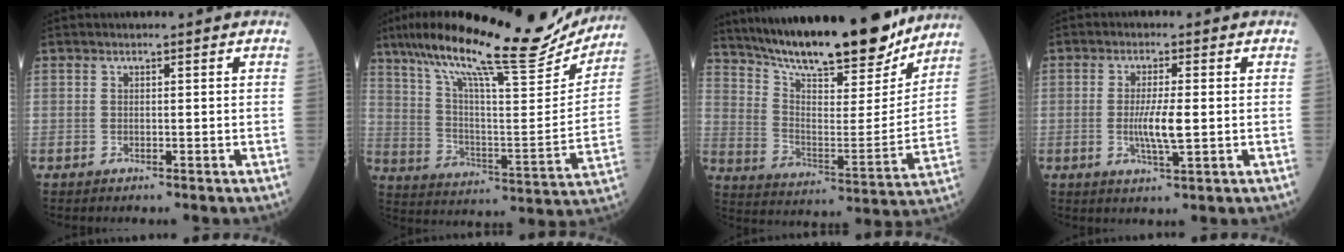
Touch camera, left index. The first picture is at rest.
{"total": 25.0, "force": [20.7, 3.0, 13.6], "torque": [-0.239, -0.005, 0.310]}
{"total": 24.8, "force": [21.4, 4.3, 11.8], "torque": [-0.202, -0.022, 0.320]}
{"total": 4.5, "force": [-0.3, 0.4, 4.5], "torque": [-0.091, -0.008, -0.005]}